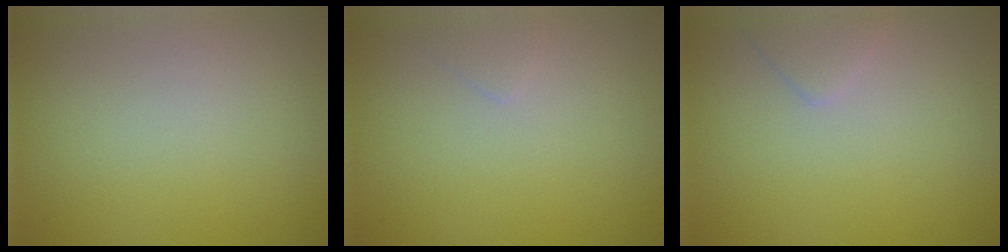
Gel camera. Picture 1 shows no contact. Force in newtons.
{"total": 0.7, "press": 0.7, "slide": 0.0}
{"total": 1.3, "press": 1.3, "slide": 0.0}